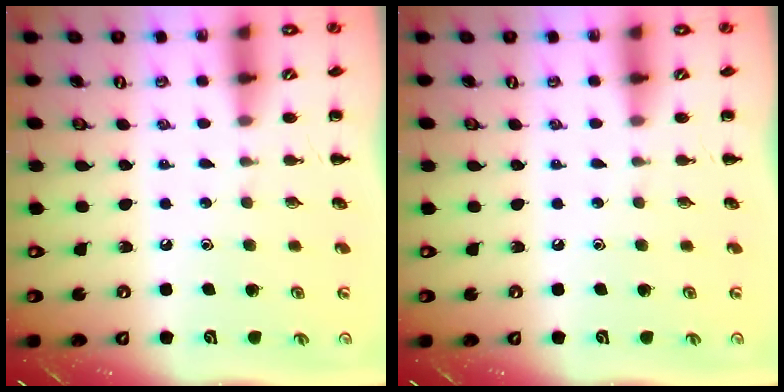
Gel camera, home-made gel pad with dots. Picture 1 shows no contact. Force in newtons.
{"total": 0.0}